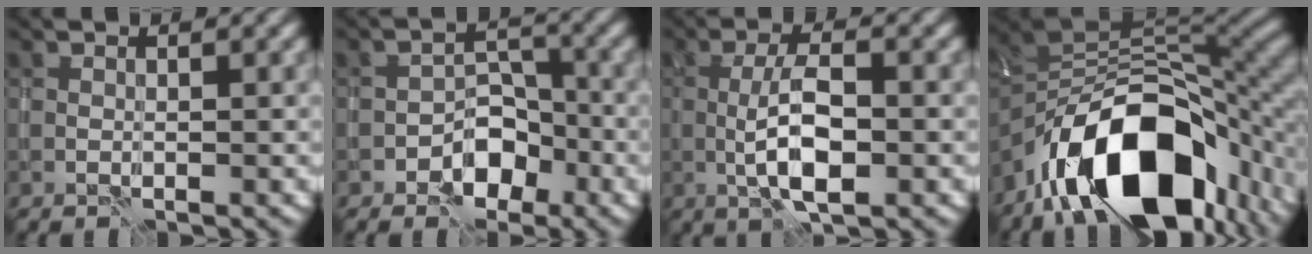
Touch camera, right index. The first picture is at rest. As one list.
[{"total": 4.0, "force": [-2.3, 2.5, 2.1], "torque": [-0.015, 0.008, -0.038]}, {"total": 5.1, "force": [-1.3, 1.5, 4.7], "torque": [-0.090, 0.008, -0.026]}, {"total": 16.5, "force": [-8.4, 8.0, 11.8], "torque": [-0.190, 0.008, -0.139]}]